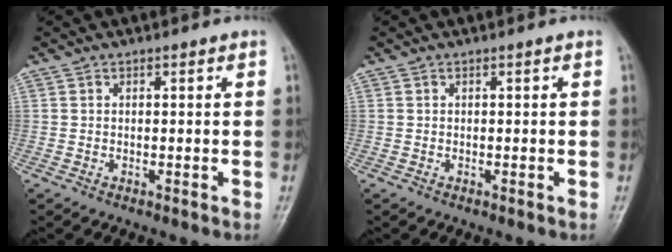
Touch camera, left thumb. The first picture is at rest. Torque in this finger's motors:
{"motor_torque": [-0.06, 0.06, 0.00, 0.00, 0.00]}